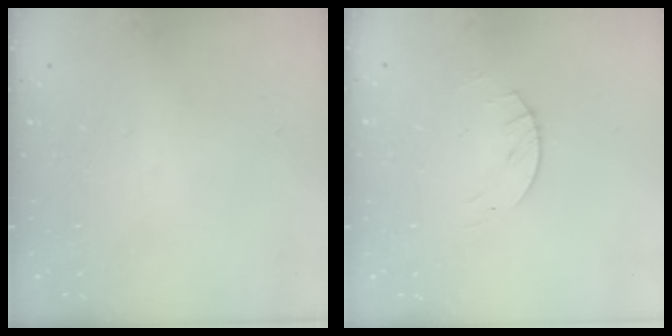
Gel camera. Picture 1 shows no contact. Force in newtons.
{"total": 2.8, "press": 2.8, "slide": 0.4}